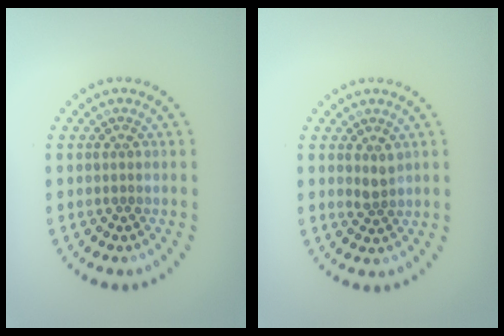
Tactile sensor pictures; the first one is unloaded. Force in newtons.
{"total": 1.4, "press": 1.1, "slide": 0.8}